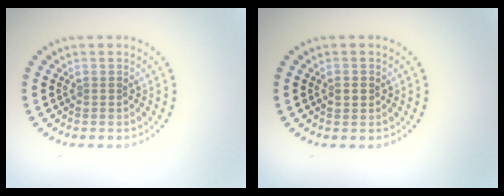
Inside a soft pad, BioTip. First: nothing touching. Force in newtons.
{"total": 1.0, "press": 1.0, "slide": 0.2}